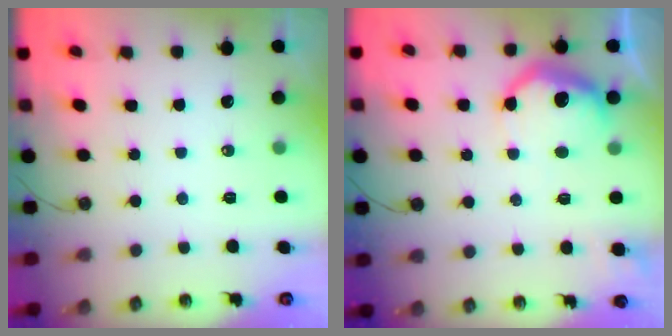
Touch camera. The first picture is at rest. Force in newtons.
{"total": 9.9, "press": 9.9, "slide": 0.7}